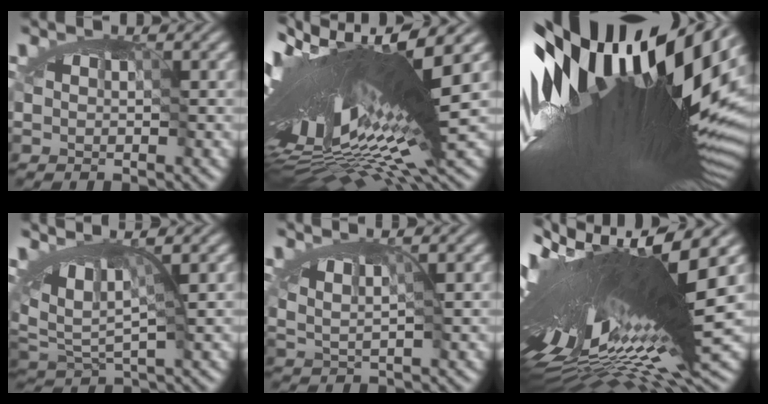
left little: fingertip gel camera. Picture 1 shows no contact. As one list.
[{"total": 15.9, "force": [-0.2, 3.8, 15.4], "torque": [-0.283, 0.002, -0.020]}, {"total": 18.3, "force": [1.7, 5.1, 17.5], "torque": [-0.303, -0.005, 0.014]}, {"total": 7.2, "force": [1.9, 2.3, 6.5], "torque": [-0.105, 0.012, 0.021]}, {"total": 1.4, "force": [0.1, 0.4, 1.3], "torque": [-0.012, 0.002, -0.004]}, {"total": 16.6, "force": [-0.6, 3.4, 16.2], "torque": [-0.284, -0.003, -0.027]}]